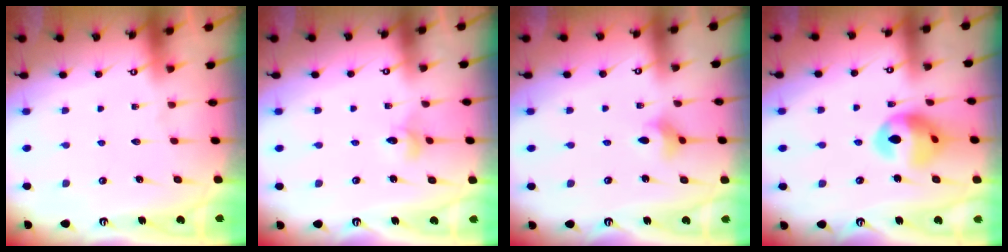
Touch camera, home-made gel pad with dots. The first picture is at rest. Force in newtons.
{"total": 3.1, "press": 3.0, "slide": 0.4}
{"total": 2.7, "press": 2.7, "slide": 0.4}
{"total": 13.3, "press": 13.2, "slide": 1.5}